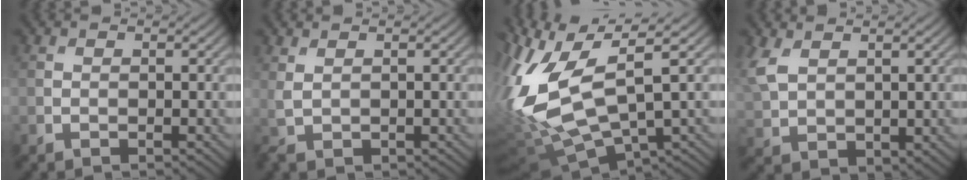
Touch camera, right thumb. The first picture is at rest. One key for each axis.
{"total": 1.4, "fx": 0.8, "fy": 0.5, "fz": 1.0, "tx": -0.033, "ty": -0.001, "tz": 0.018}
{"total": 15.0, "fx": 1.1, "fy": 5.9, "fz": 13.8, "tx": -0.327, "ty": 0.002, "tz": 0.029}
{"total": 5.8, "fx": 2.7, "fy": 3.4, "fz": 3.9, "tx": -0.117, "ty": 0.000, "tz": 0.060}